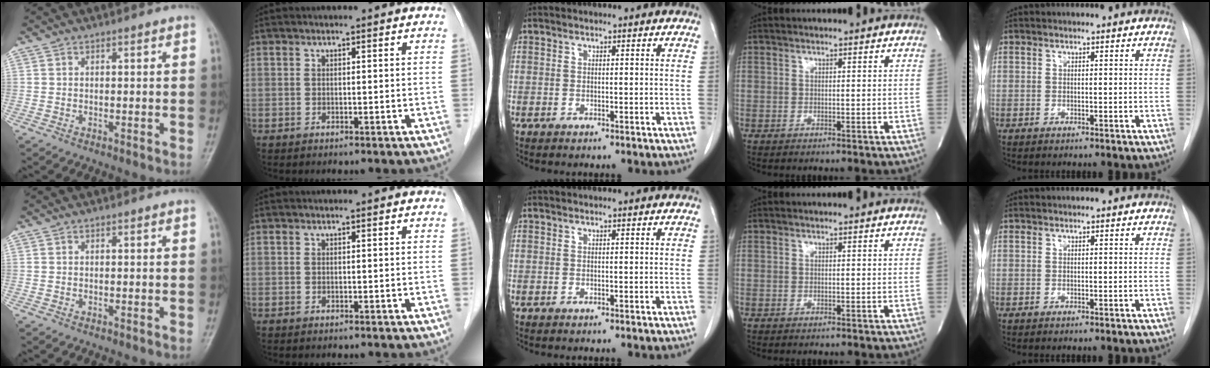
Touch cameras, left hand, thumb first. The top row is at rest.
{}